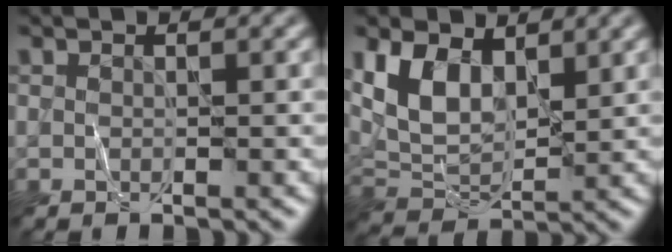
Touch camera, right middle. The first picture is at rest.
{"total": 6.1, "force": [2.7, 3.5, 4.1], "torque": [-0.088, -0.006, 0.051]}